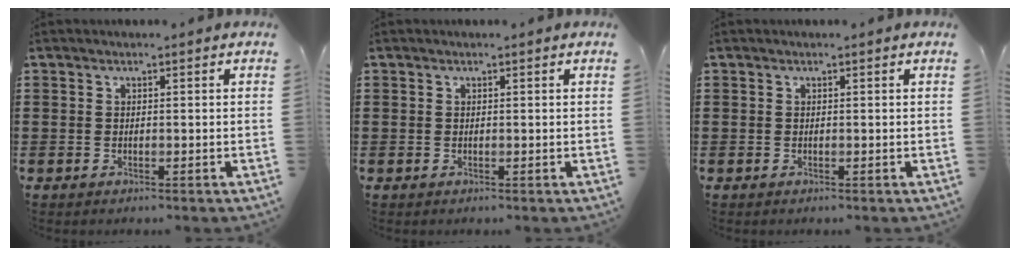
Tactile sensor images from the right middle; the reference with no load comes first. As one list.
[{"total": 0.0}, {"total": 0.0}]